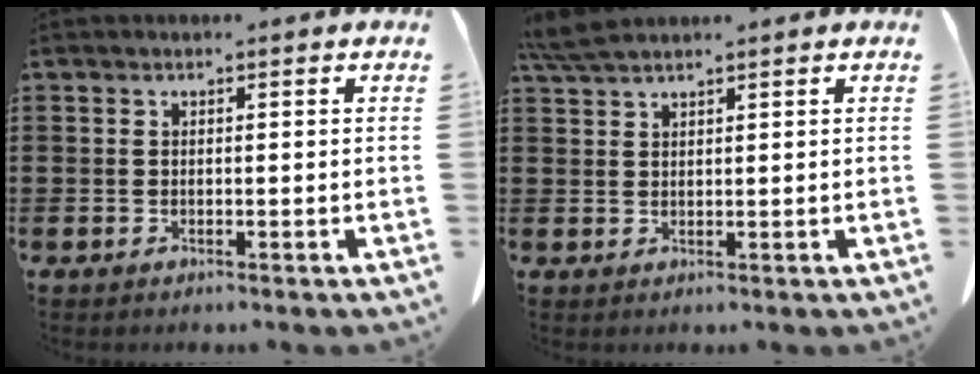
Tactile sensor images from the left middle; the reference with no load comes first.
{"total": 3.2, "force": [2.7, 0.3, 1.7], "torque": [-0.041, 0.000, 0.052]}